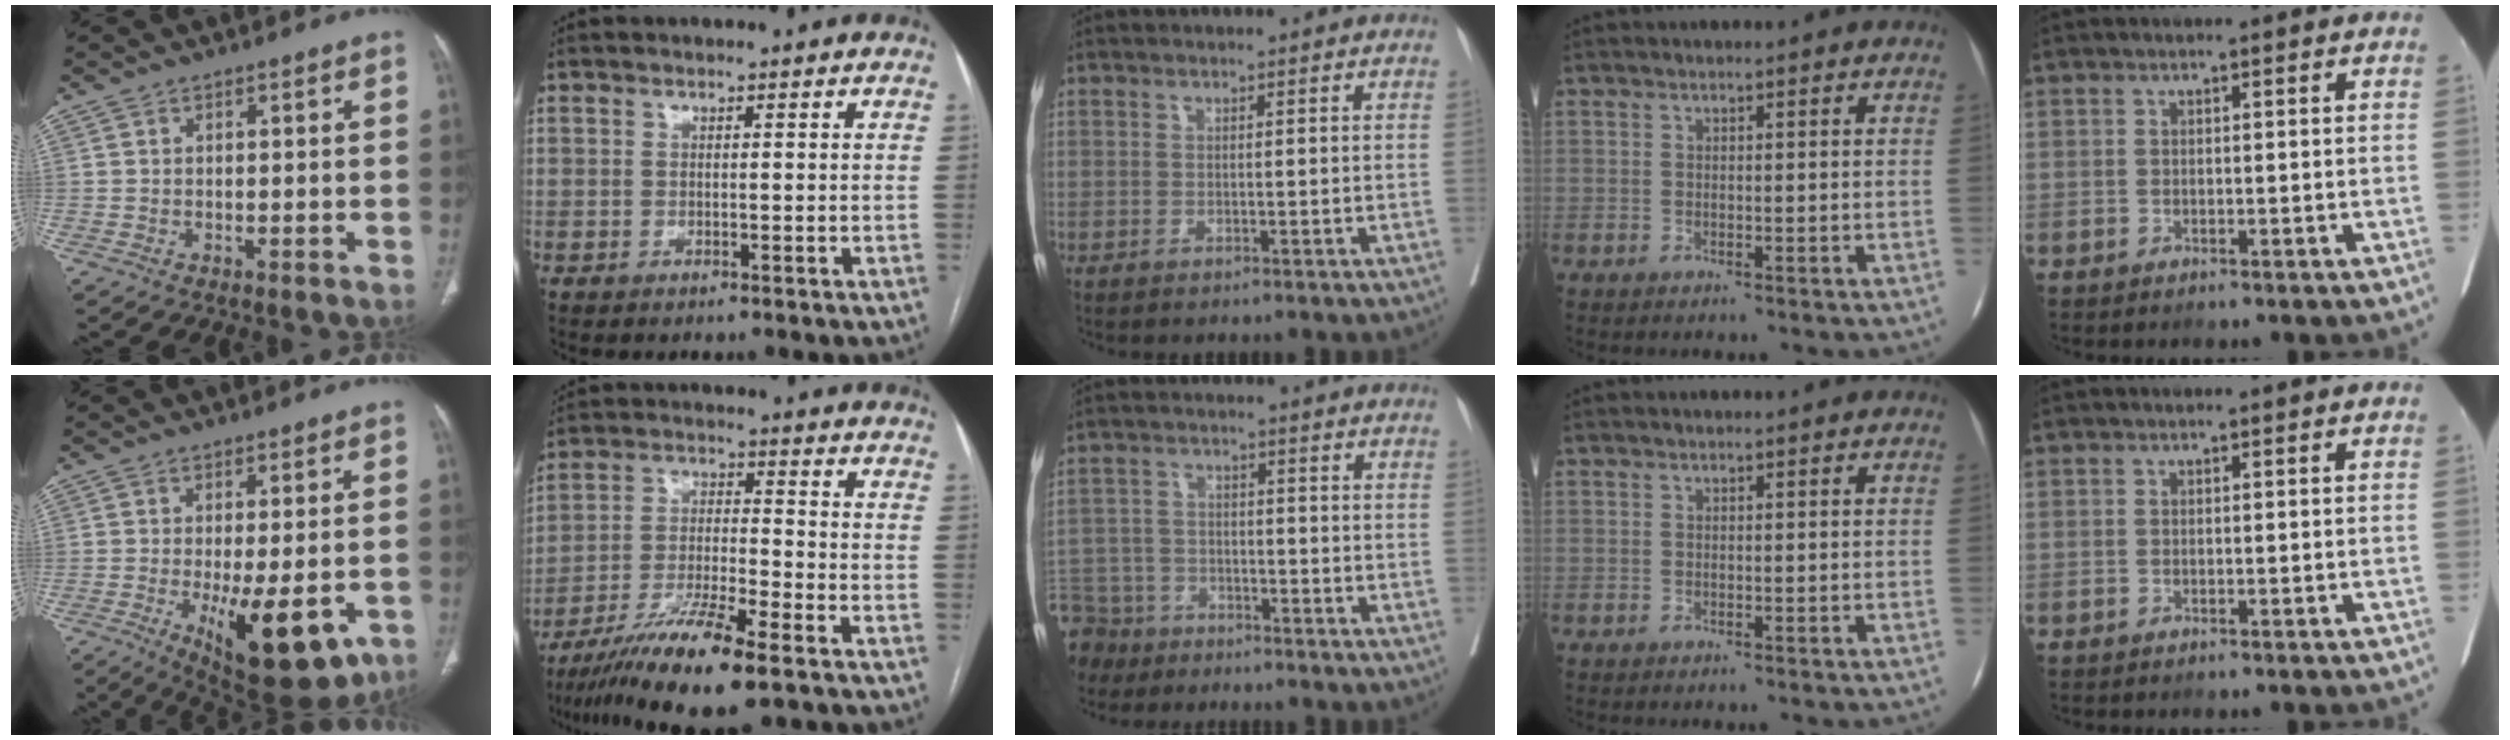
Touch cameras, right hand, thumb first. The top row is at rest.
{"thumb": {"total": 15.7, "force": [-5.6, 6.3, 13.2], "torque": [-0.161, -0.011, -0.062]}, "index": {"total": 13.1, "force": [-8.7, 1.0, 9.8], "torque": [-0.183, -0.030, -0.152]}, "middle": {"total": 10.4, "force": [-8.5, 5.8, 1.7], "torque": [-0.059, -0.001, -0.154]}}